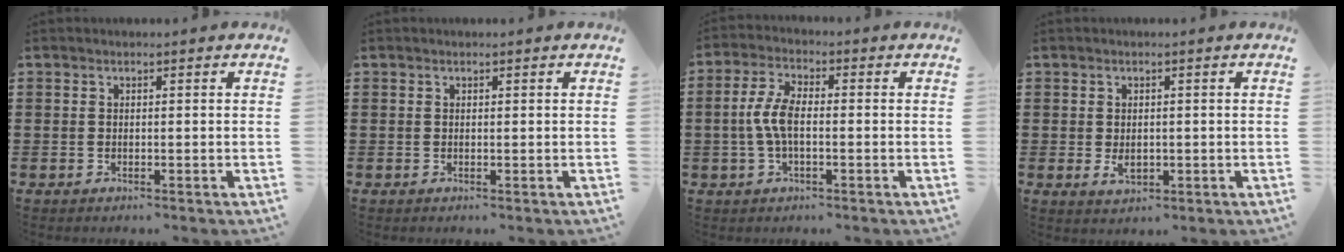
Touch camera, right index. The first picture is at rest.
{"total": 0.0}
{"total": 5.5, "force": [-0.6, 2.1, 5.0], "torque": [-0.117, -0.003, -0.020]}
{"total": 2.3, "force": [-0.2, 1.4, 1.8], "torque": [-0.028, -0.002, -0.005]}